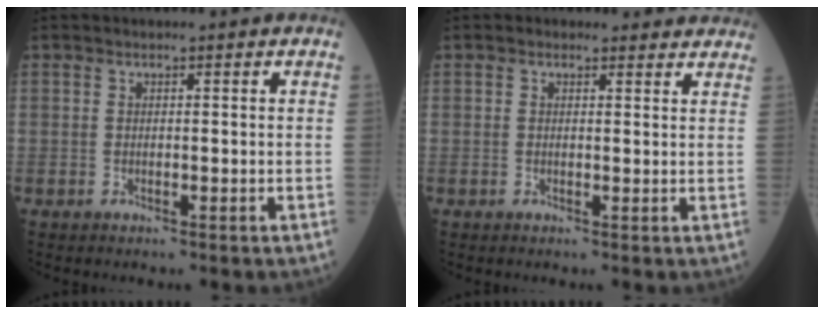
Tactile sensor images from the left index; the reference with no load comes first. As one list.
[{"total": 4.0, "force": [3.7, 1.5, 0.2], "torque": [0.010, 0.000, 0.025]}]